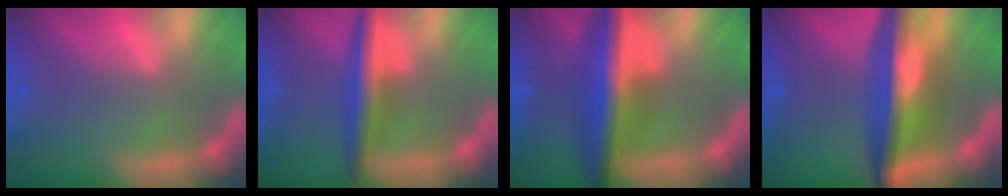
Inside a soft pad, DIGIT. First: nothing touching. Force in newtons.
{"total": 5.0}
{"total": 9.5}
{"total": 10.0}